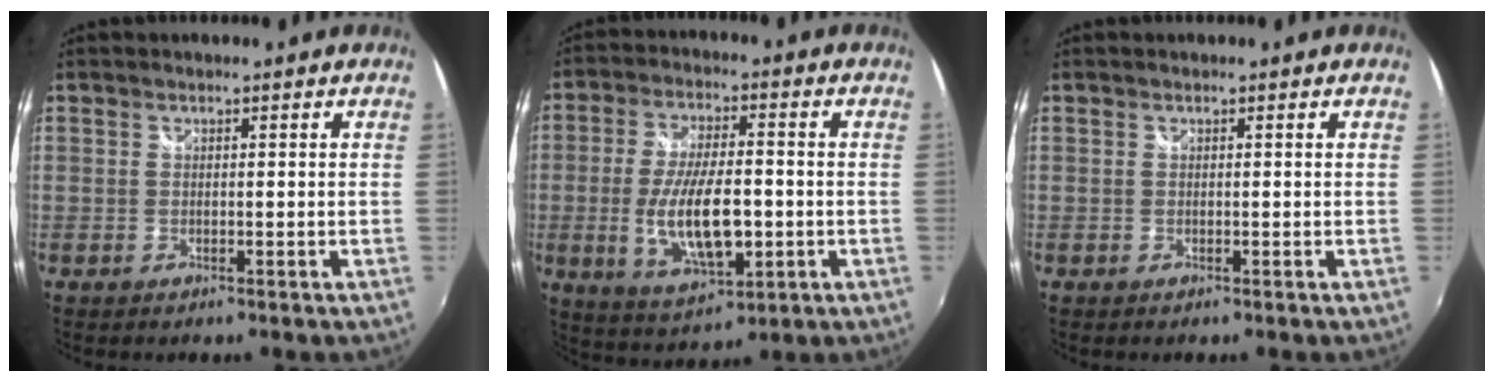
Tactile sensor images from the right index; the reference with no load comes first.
{"total": 13.7, "force": [-2.6, 5.1, 12.5], "torque": [-0.240, -0.014, -0.037]}
{"total": 0.0}